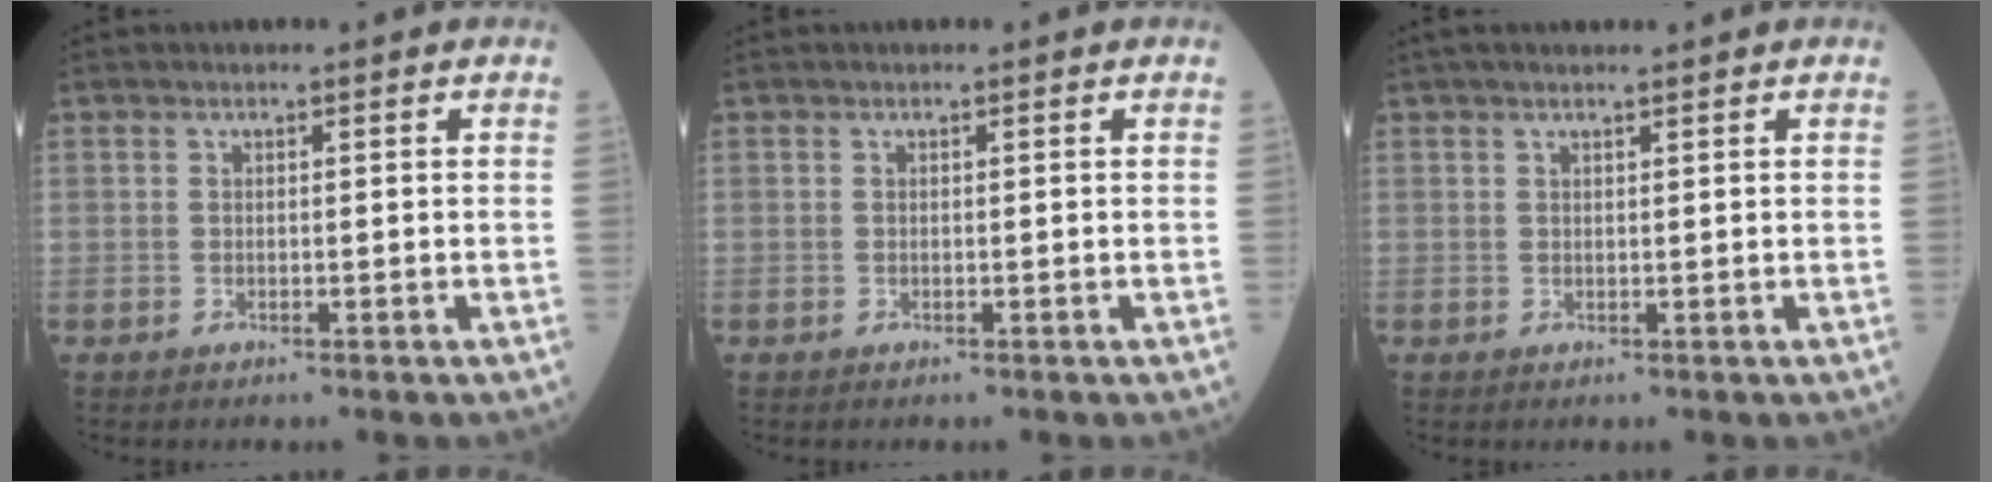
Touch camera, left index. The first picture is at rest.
{"total": 0.0}
{"total": 3.6, "force": [2.9, 0.1, 2.1], "torque": [-0.029, 0.026, 0.048]}